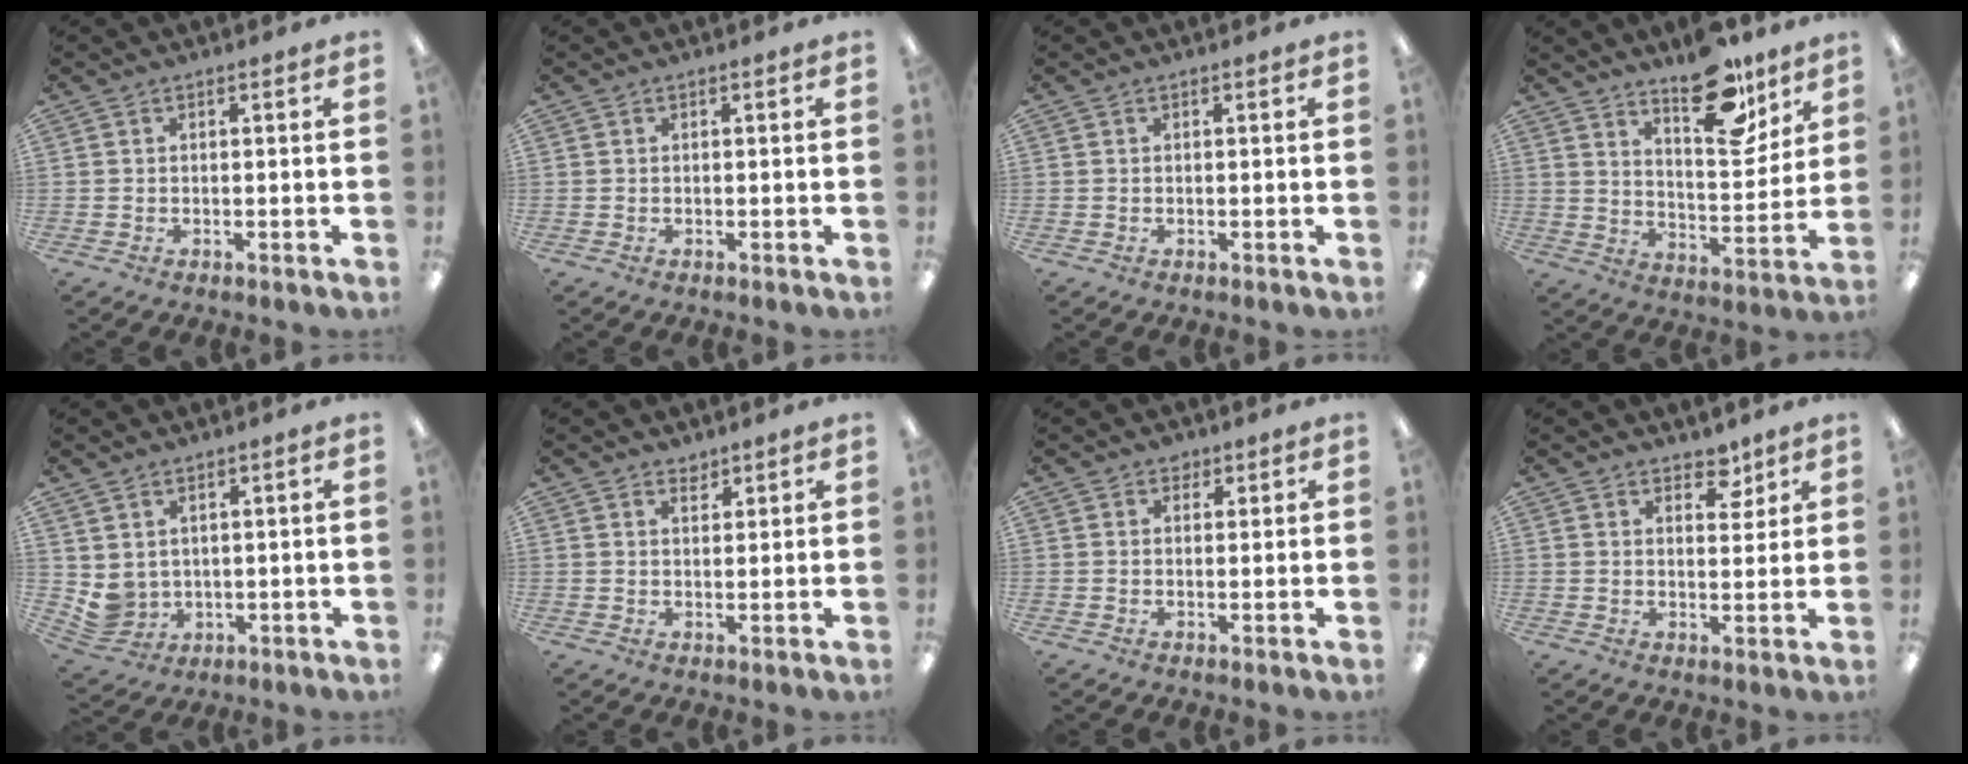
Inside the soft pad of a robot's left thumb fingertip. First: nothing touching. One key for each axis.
{"total": 0.0}
{"total": 0.0}
{"total": 16.4, "fx": 12.0, "fy": 6.7, "fz": 9.1, "tx": -0.115, "ty": -0.076, "tz": 0.202}
{"total": 4.8, "fx": 2.5, "fy": 3.8, "fz": 1.3, "tx": -0.051, "ty": -0.015, "tz": 0.050}
{"total": 1.9, "fx": 1.7, "fy": 0.8, "fz": 0.3, "tx": 0.002, "ty": -0.007, "tz": 0.031}
{"total": 1.8, "fx": 1.3, "fy": 1.2, "fz": 0.4, "tx": -0.002, "ty": -0.002, "tz": 0.022}
{"total": 4.9, "fx": 3.9, "fy": 2.5, "fz": 1.8, "tx": -0.004, "ty": -0.024, "tz": 0.064}